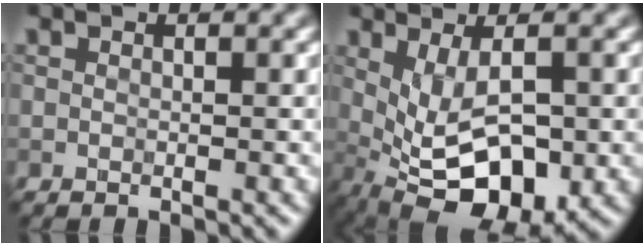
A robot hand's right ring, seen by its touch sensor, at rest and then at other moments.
{"total": 8.1, "force": [-0.9, 3.4, 7.3], "torque": [-0.128, -0.006, -0.006]}